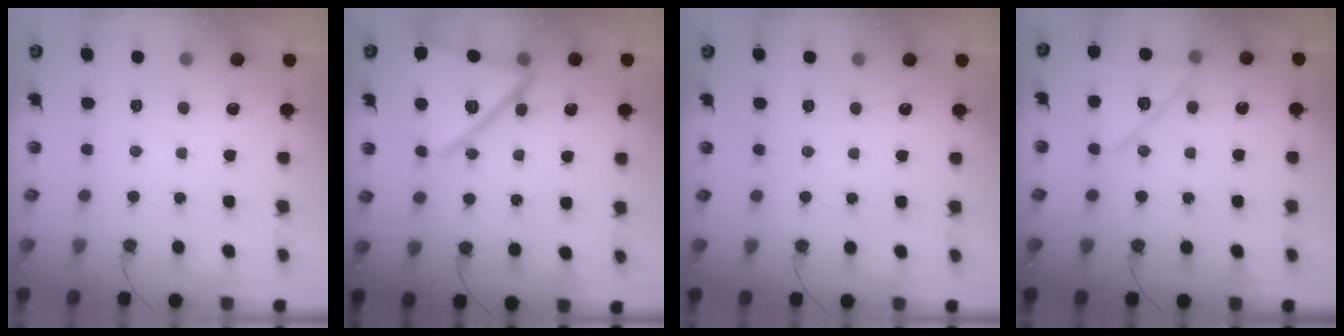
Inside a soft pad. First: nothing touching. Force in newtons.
{"total": 19.7, "press": 19.7, "slide": 1.3}
{"total": 2.1, "press": 1.5, "slide": 1.5}
{"total": 13.4, "press": 13.2, "slide": 2.5}